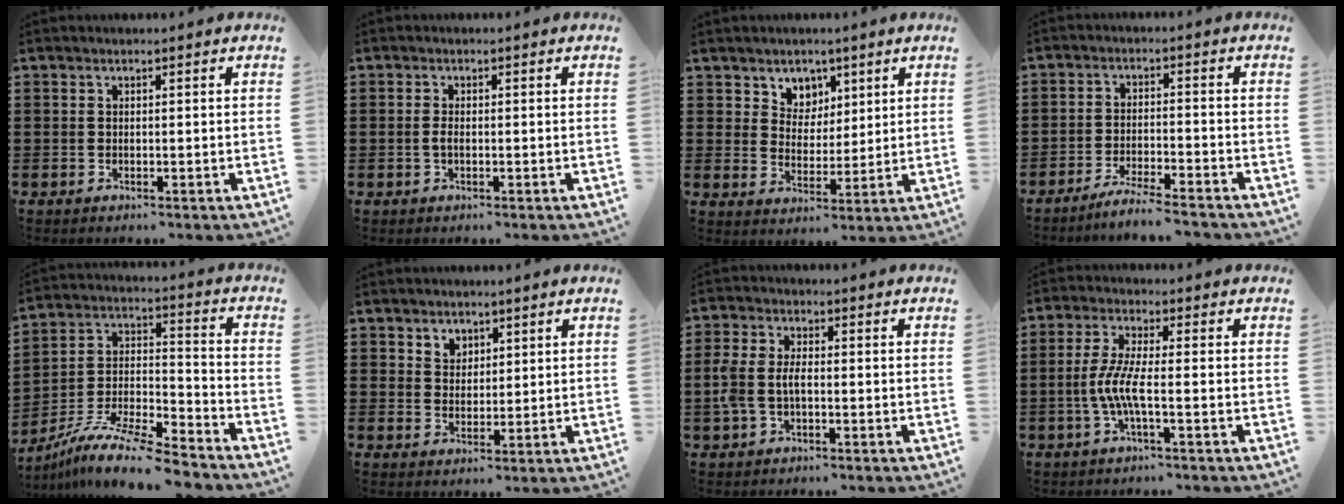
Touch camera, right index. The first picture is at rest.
{"total": 1.5, "force": [-0.3, 0.6, 1.4], "torque": [-0.033, -0.003, -0.007]}
{"total": 5.1, "force": [3.2, 3.9, 0.0], "torque": [-0.021, -0.001, 0.057]}
{"total": 4.3, "force": [-4.1, -0.4, 1.4], "torque": [-0.032, -0.005, -0.082]}
{"total": 10.7, "force": [-9.4, 1.3, 4.8], "torque": [-0.090, 0.016, -0.188]}
{"total": 3.2, "force": [2.2, 2.3, 0.2], "torque": [-0.013, 0.009, 0.042]}
{"total": 4.6, "force": [-0.8, 2.6, 3.7], "torque": [-0.097, -0.003, -0.023]}
{"total": 5.8, "force": [-1.6, 0.8, 5.6], "torque": [-0.133, -0.015, -0.041]}